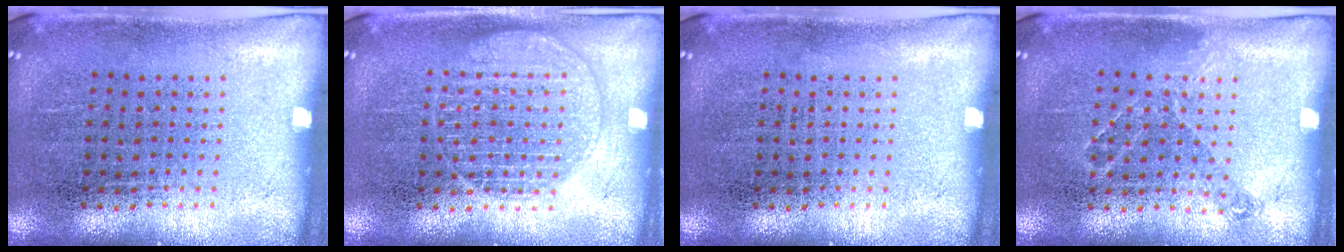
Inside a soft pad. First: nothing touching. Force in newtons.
{"total": 2.6, "press": 2.6, "slide": 0.4}
{"total": 0.0}
{"total": 0.8, "press": 0.7, "slide": 0.4}